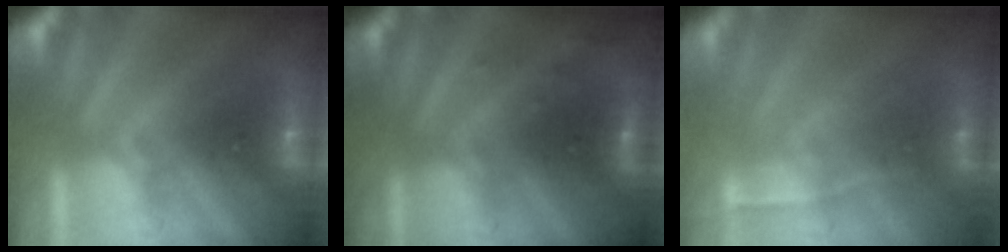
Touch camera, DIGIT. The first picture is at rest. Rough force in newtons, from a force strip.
{"total": 2.8}
{"total": 2.0}